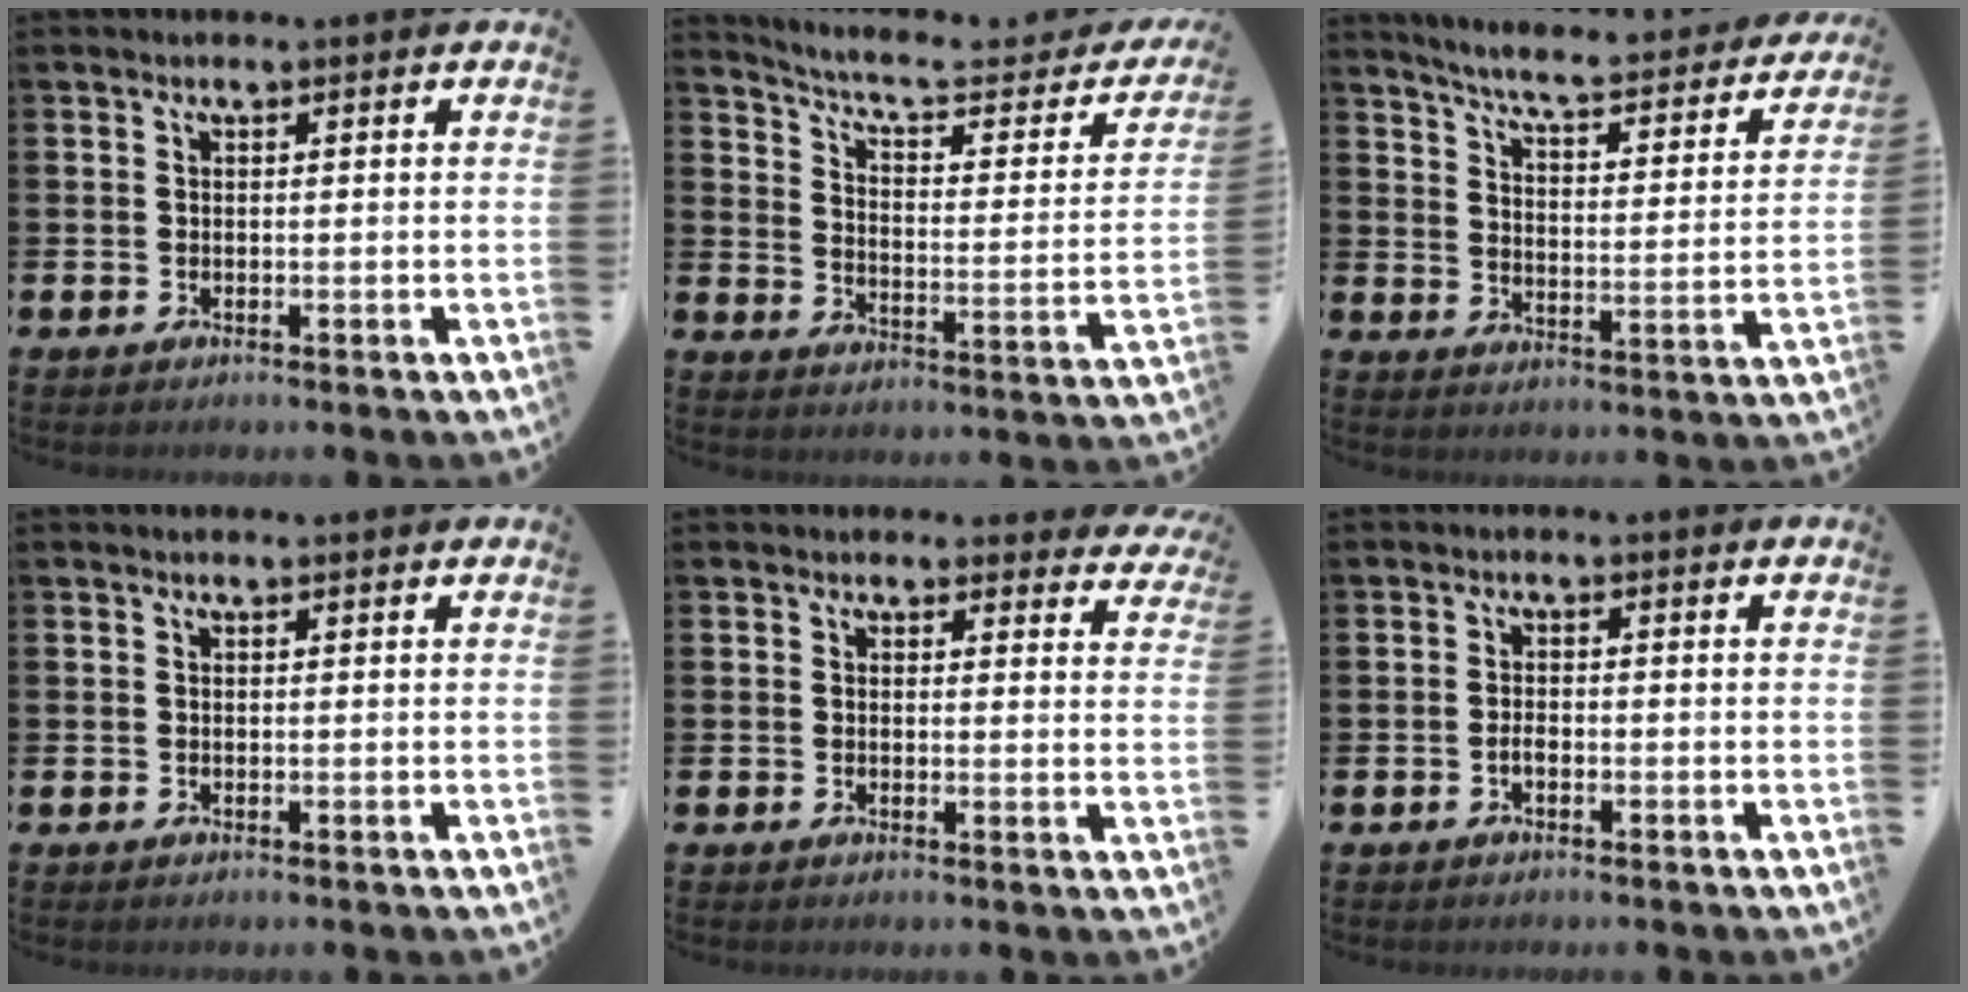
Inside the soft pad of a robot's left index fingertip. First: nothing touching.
{"total": 6.0, "force": [4.9, 1.5, 3.2], "torque": [-0.082, -0.038, 0.075]}
{"total": 5.5, "force": [5.1, 0.3, 2.2], "torque": [-0.062, -0.048, 0.077]}
{"total": 0.0}
{"total": 2.1, "force": [1.9, 0.9, 0.0], "torque": [0.011, -0.011, 0.028]}
{"total": 1.2, "force": [-0.6, 0.6, 0.9], "torque": [-0.016, 0.000, -0.012]}